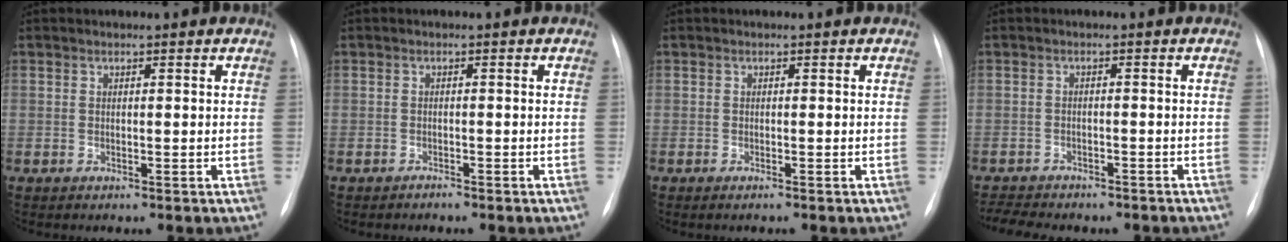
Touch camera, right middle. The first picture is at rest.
{"total": 0.6, "force": [-0.6, 0.0, 0.1], "torque": [-0.005, -0.002, -0.012]}
{"total": 0.8, "force": [-0.6, -0.1, 0.5], "torque": [-0.009, -0.001, -0.009]}
{"total": 8.7, "force": [-7.6, 2.6, 3.3], "torque": [-0.063, 0.002, -0.100]}